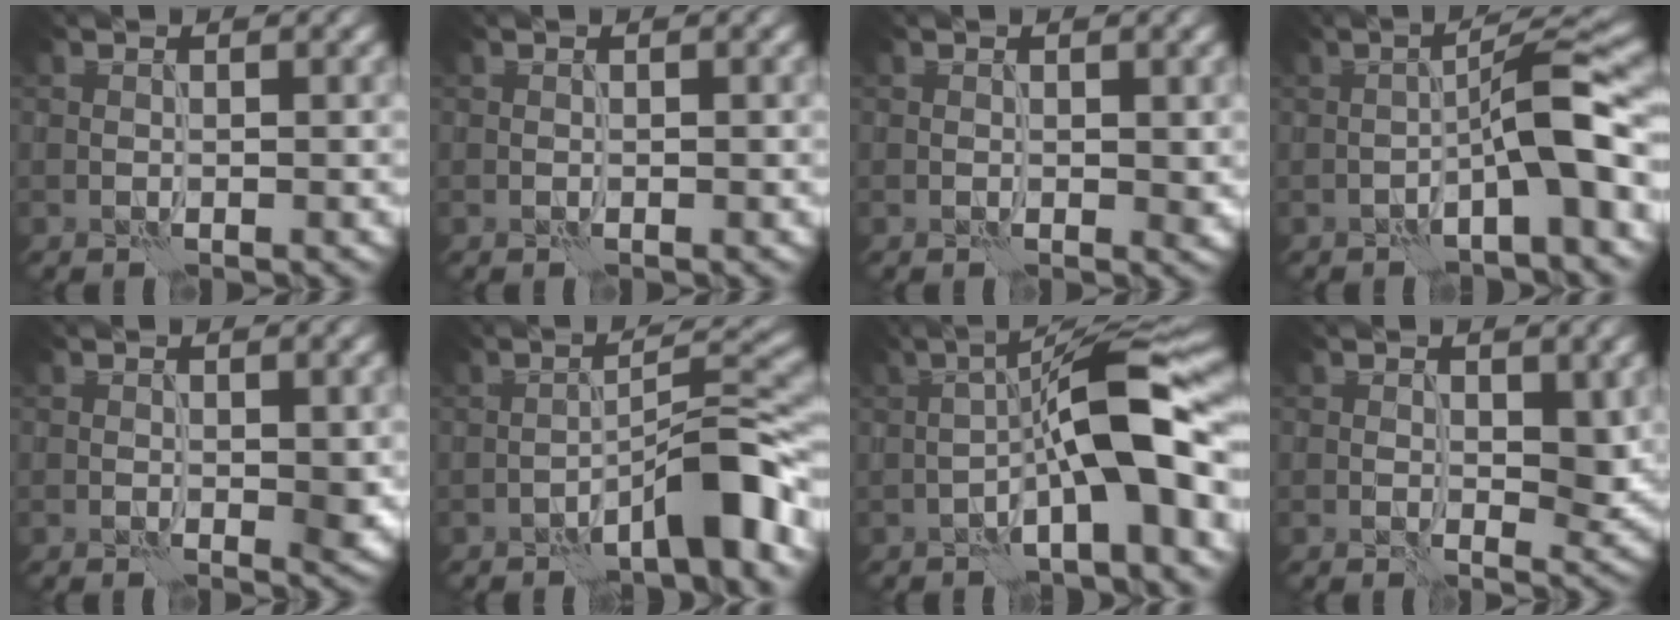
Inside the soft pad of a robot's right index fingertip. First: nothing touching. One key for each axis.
{"total": 0.0}
{"total": 1.0, "fx": 0.3, "fy": 0.7, "fz": 0.7, "tx": -0.007, "ty": -0.002, "tz": 0.006}
{"total": 5.9, "fx": -2.2, "fy": 0.8, "fz": 5.4, "tx": -0.080, "ty": 0.029, "tz": -0.039}
{"total": 1.6, "fx": -0.1, "fy": 0.8, "fz": 1.4, "tx": -0.015, "ty": -0.002, "tz": -0.001}
{"total": 6.4, "fx": -3.9, "fy": 1.3, "fz": 4.9, "tx": -0.071, "ty": 0.025, "tz": -0.064}
{"total": 9.4, "fx": -2.4, "fy": 1.8, "fz": 8.9, "tx": -0.129, "ty": 0.032, "tz": -0.045}
{"total": 3.1, "fx": 0.6, "fy": 1.9, "fz": 2.3, "tx": -0.029, "ty": -0.007, "tz": 0.011}